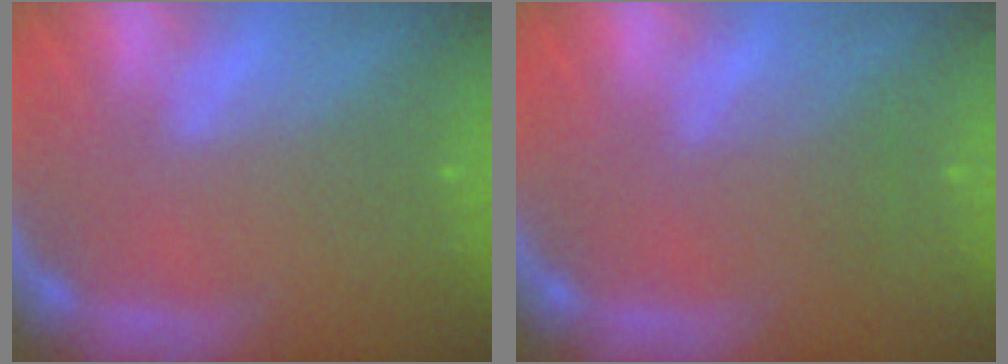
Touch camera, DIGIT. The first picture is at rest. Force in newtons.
{"total": 2.0}